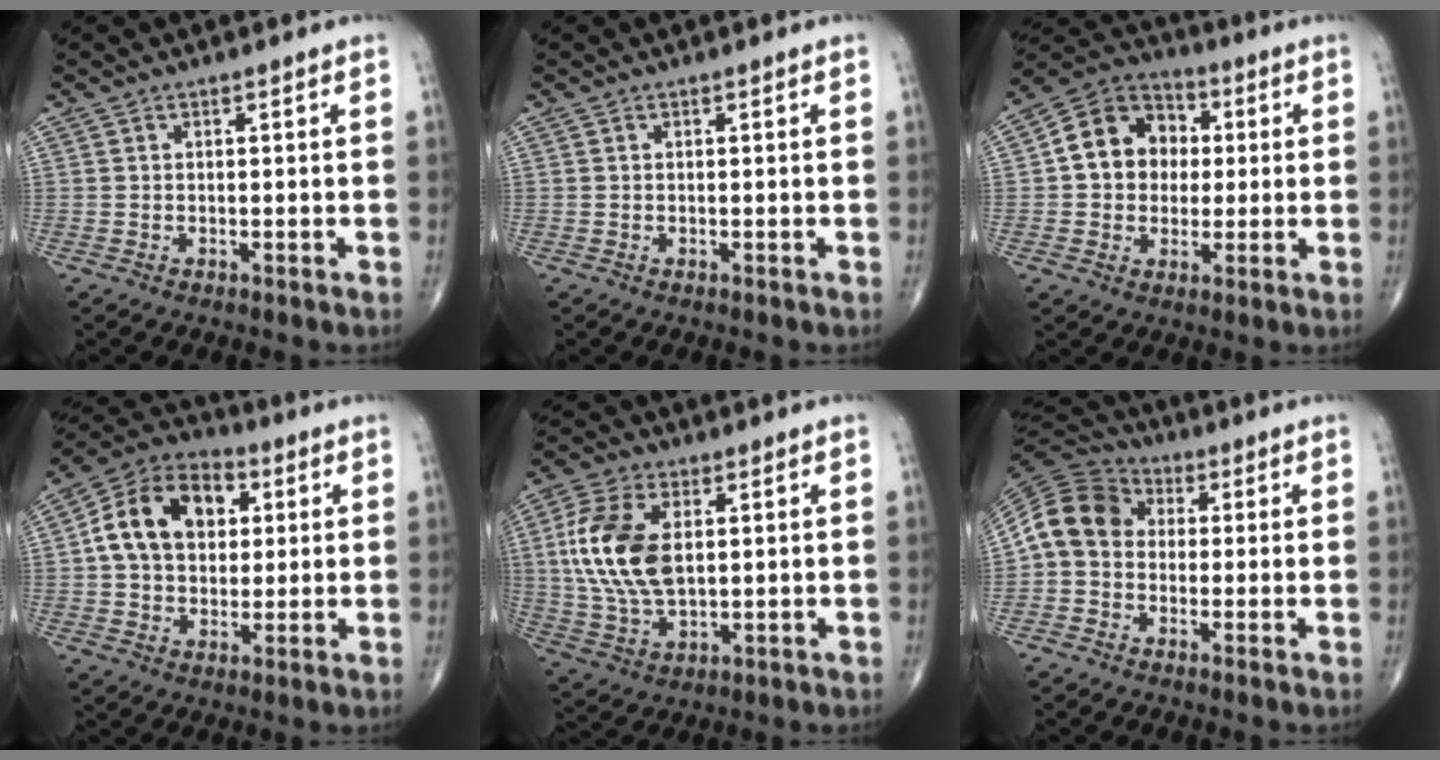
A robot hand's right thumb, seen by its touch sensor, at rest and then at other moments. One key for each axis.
{"total": 0.0}
{"total": 12.9, "fx": 1.3, "fy": 10.7, "fz": 7.1, "tx": -0.076, "ty": 0.022, "tz": 0.011}
{"total": 16.2, "fx": 3.3, "fy": 11.5, "fz": 10.9, "tx": -0.158, "ty": 0.014, "tz": 0.048}
{"total": 15.3, "fx": 2.4, "fy": 8.6, "fz": 12.4, "tx": -0.254, "ty": -0.006, "tz": 0.047}
{"total": 10.9, "fx": 0.0, "fy": 9.0, "fz": 6.1, "tx": -0.104, "ty": 0.035, "tz": -0.017}